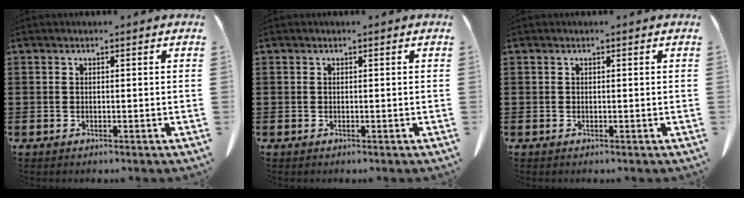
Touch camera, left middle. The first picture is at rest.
{"total": 0.0}
{"total": 0.0}